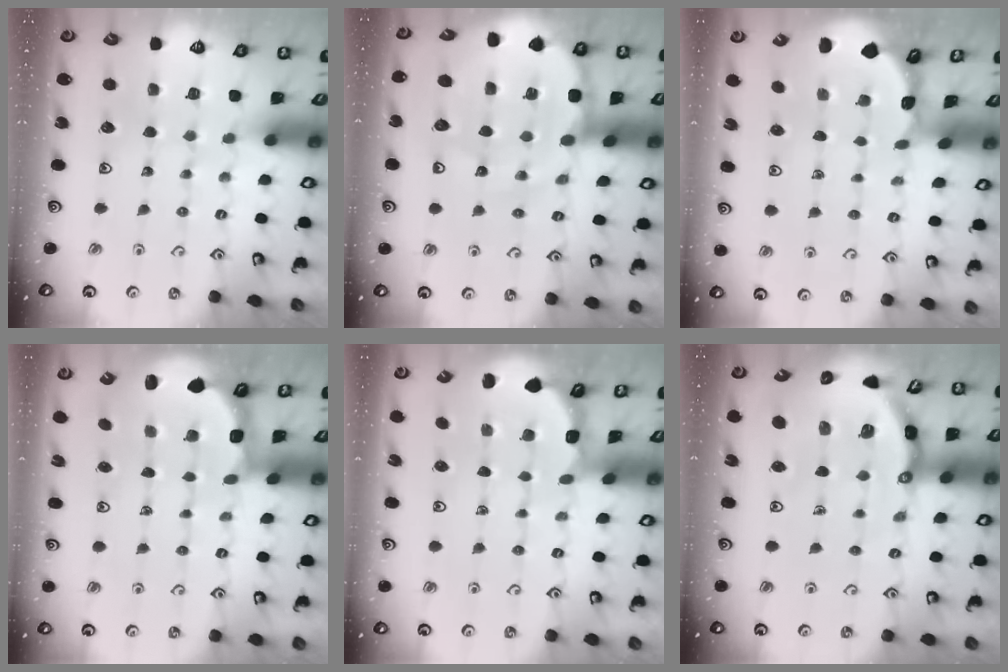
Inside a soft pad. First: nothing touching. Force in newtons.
{"total": 14.7, "press": 14.5, "slide": 1.8}
{"total": 0.7, "press": 0.7, "slide": 0.1}
{"total": 2.9, "press": 2.3, "slide": 1.7}
{"total": 1.9, "press": 1.9, "slide": 0.1}
{"total": 7.3, "press": 7.3, "slide": 0.5}